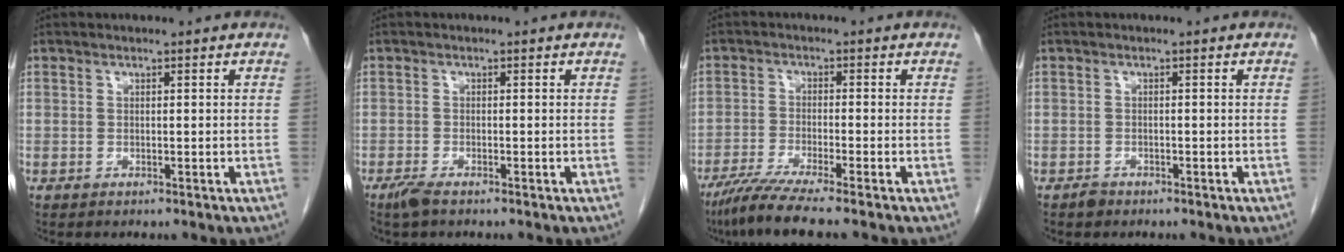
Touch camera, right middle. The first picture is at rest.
{"total": 2.0, "force": [-1.5, 0.4, 1.3], "torque": [-0.034, -0.006, -0.029]}
{"total": 6.8, "force": [-5.4, -1.0, 4.0], "torque": [-0.071, -0.025, -0.098]}
{"total": 1.0, "force": [-0.8, 0.6, 0.1], "torque": [-0.003, 0.002, -0.015]}